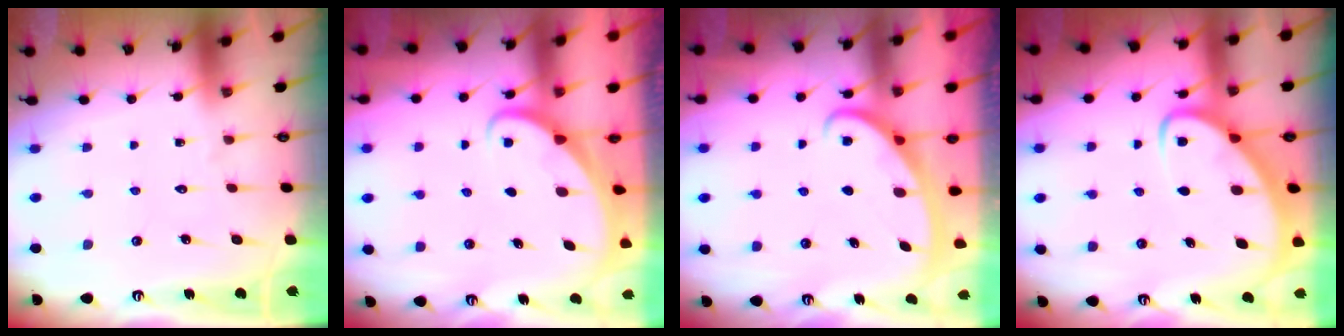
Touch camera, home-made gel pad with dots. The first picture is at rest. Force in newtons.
{"total": 1.8, "press": 1.7, "slide": 0.0}
{"total": 2.8, "press": 2.8, "slide": 0.4}
{"total": 3.2, "press": 3.2, "slide": 0.4}